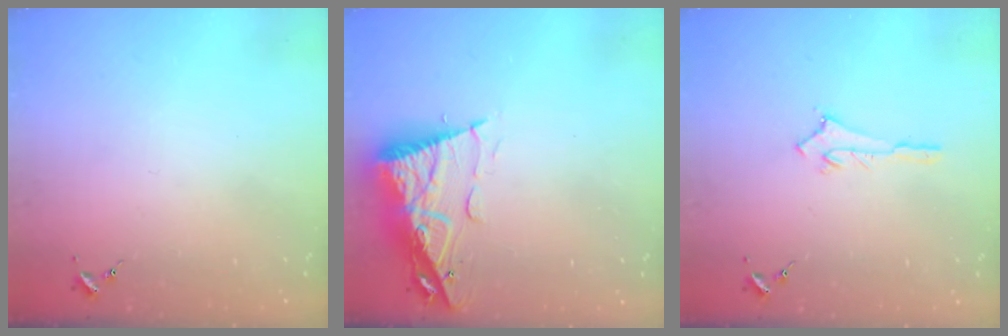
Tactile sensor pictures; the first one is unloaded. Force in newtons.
{"total": 11.4, "press": 11.3, "slide": 1.2}
{"total": 2.5, "press": 2.5, "slide": 0.2}